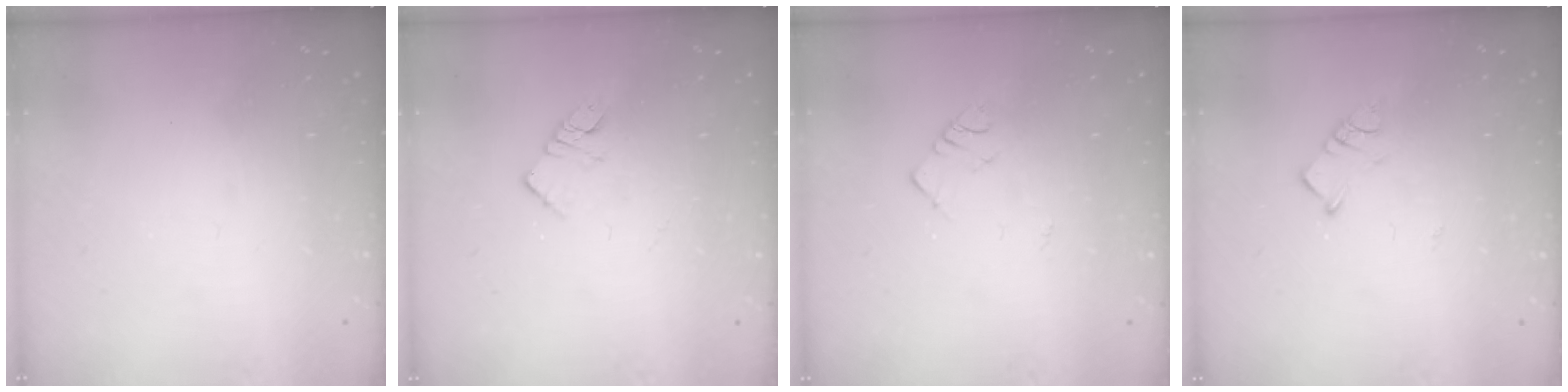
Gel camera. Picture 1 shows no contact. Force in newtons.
{"total": 4.9, "press": 4.9, "slide": 0.2}
{"total": 2.8, "press": 2.7, "slide": 0.4}
{"total": 3.7, "press": 3.7, "slide": 0.2}